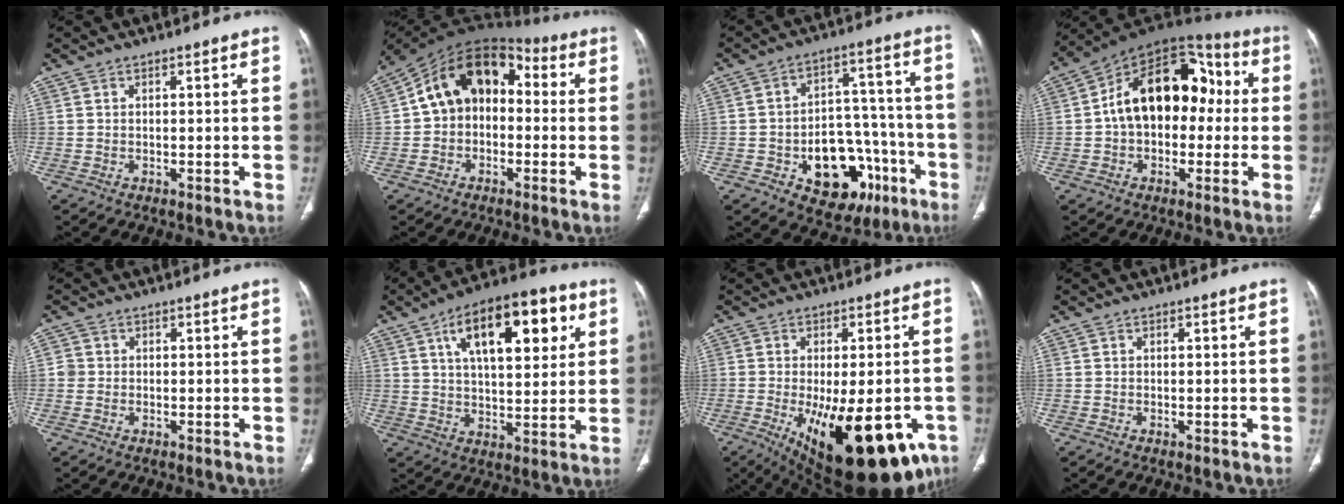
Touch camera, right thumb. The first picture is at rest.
{"total": 13.9, "force": [0.7, 10.2, 9.4], "torque": [-0.126, 0.049, -0.004]}
{"total": 18.2, "force": [-7.6, 11.6, 11.7], "torque": [-0.113, 0.061, -0.095]}
{"total": 19.3, "force": [1.0, 12.8, 14.4], "torque": [-0.187, 0.052, 0.007]}
{"total": 1.6, "force": [0.0, 1.6, 0.2], "torque": [0.005, 0.005, -0.002]}
{"total": 18.7, "force": [7.4, 8.5, 15.0], "torque": [-0.195, -0.006, 0.113]}
{"total": 23.7, "force": [-9.4, 10.1, 19.2], "torque": [-0.228, -0.017, -0.113]}
{"total": 0.0}